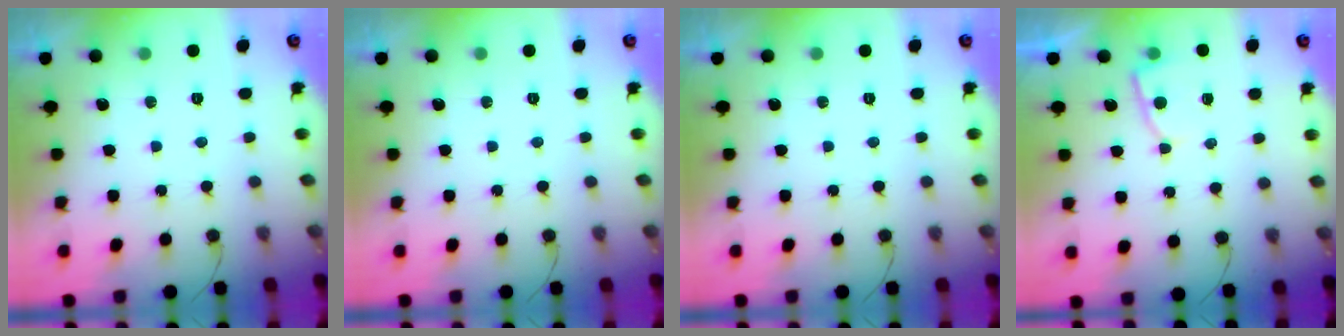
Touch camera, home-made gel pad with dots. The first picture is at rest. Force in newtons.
{"total": 0.0}
{"total": 0.0}
{"total": 4.5, "press": 4.5, "slide": 0.5}